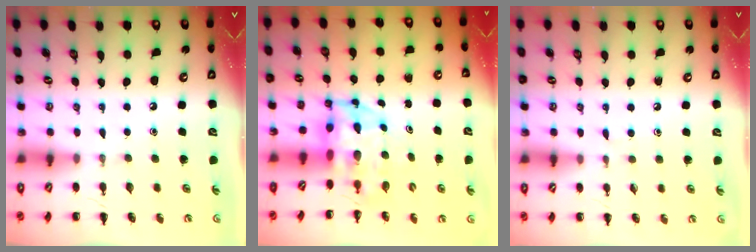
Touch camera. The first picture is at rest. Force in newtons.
{"total": 4.4, "press": 4.2, "slide": 1.3}
{"total": 3.9, "press": 3.6, "slide": 1.5}